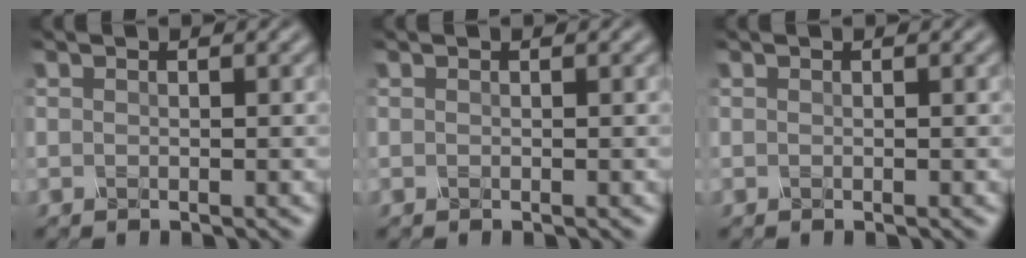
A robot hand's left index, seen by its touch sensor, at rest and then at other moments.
{"total": 0.0}
{"total": 0.0}